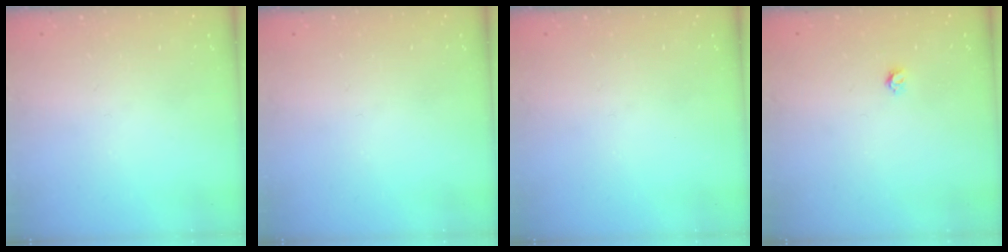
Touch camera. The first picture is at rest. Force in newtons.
{"total": 0.0}
{"total": 0.0}
{"total": 3.2, "press": 3.2, "slide": 0.3}